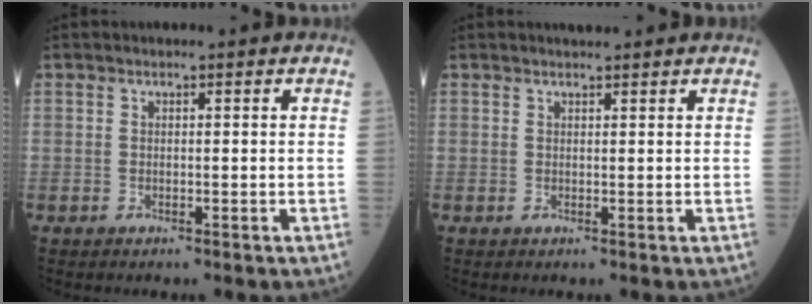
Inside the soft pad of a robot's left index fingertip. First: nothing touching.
{"total": 1.7, "force": [1.6, 0.1, 0.6], "torque": [-0.009, 0.009, 0.027]}